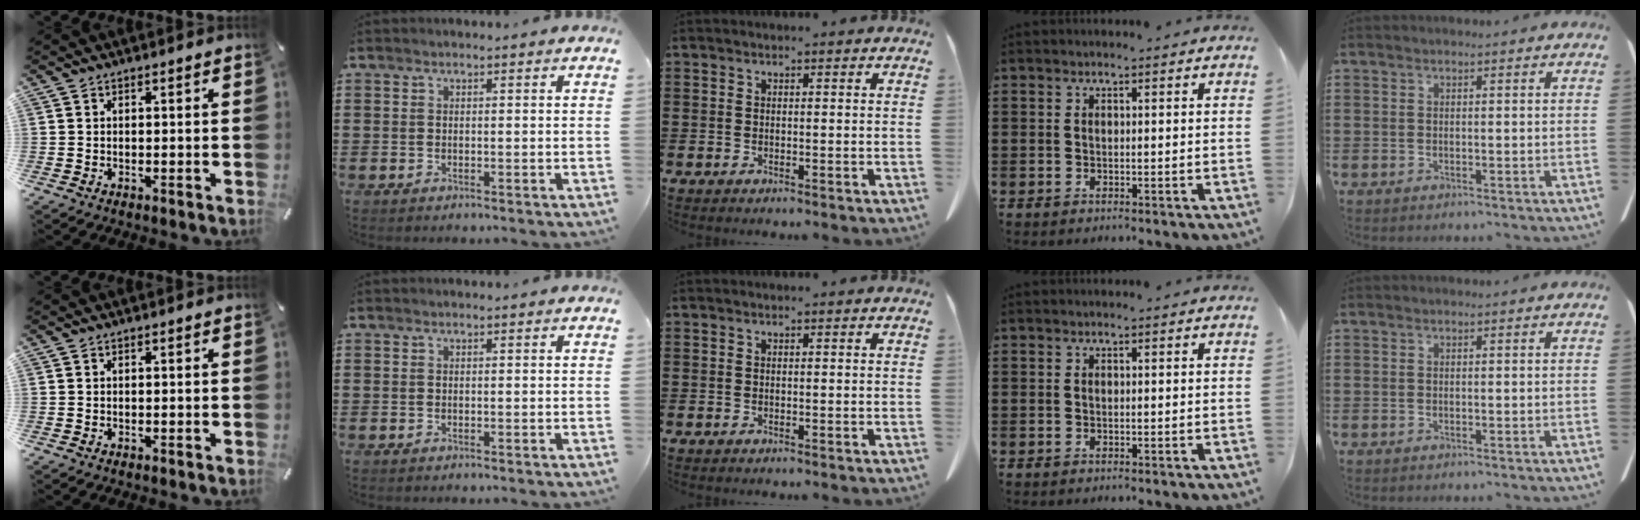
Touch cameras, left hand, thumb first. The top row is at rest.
{}